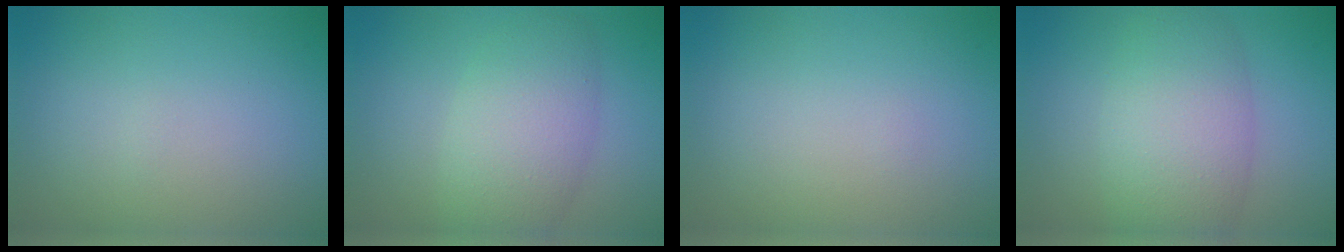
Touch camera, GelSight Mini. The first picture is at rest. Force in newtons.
{"total": 5.6, "press": 5.6, "slide": 0.2}
{"total": 0.0}
{"total": 6.7, "press": 6.7, "slide": 0.5}